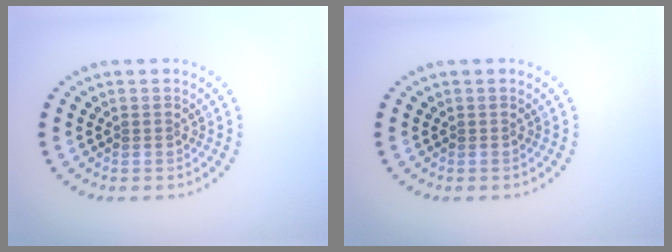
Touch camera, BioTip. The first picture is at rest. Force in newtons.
{"total": 0.0}